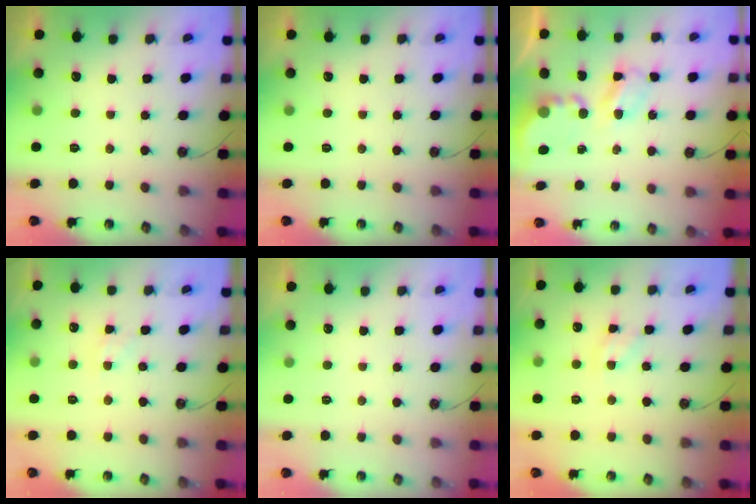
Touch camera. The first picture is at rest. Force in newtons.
{"total": 0.0}
{"total": 5.2, "press": 5.2, "slide": 0.2}
{"total": 1.6, "press": 1.6, "slide": 0.3}
{"total": 0.0}
{"total": 5.5, "press": 5.5, "slide": 0.4}